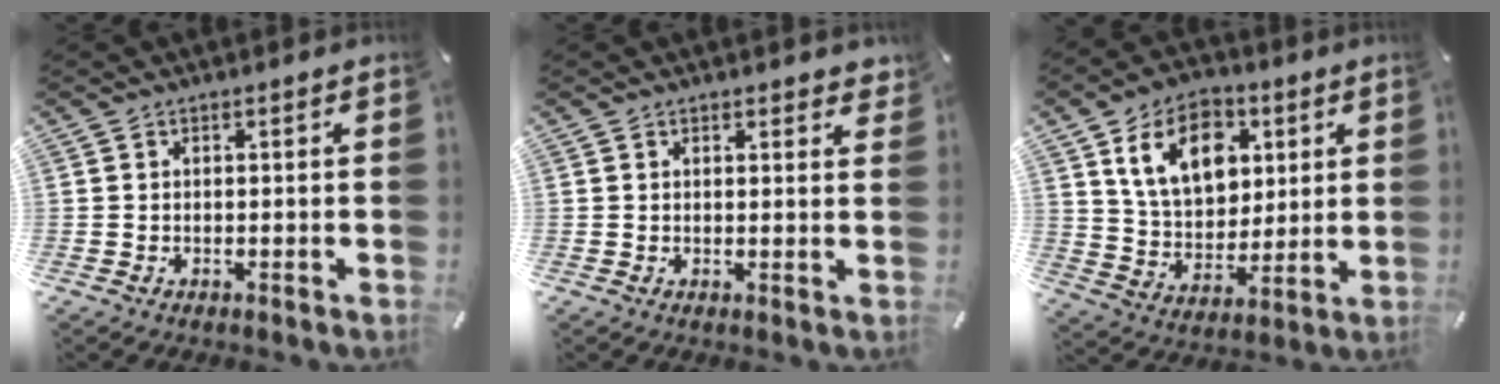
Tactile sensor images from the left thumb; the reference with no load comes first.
{"total": 1.5, "force": [1.3, 0.7, 0.4], "torque": [-0.002, -0.002, 0.023]}
{"total": 14.8, "force": [6.0, 10.8, 8.1], "torque": [-0.146, -0.006, 0.110]}